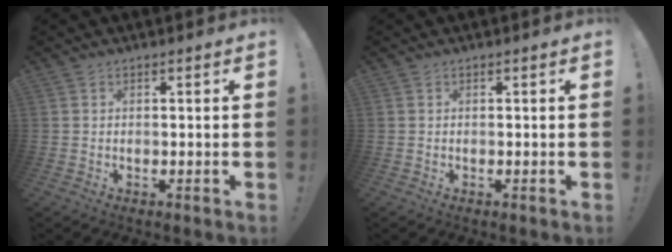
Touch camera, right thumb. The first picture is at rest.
{"total": 0.0}